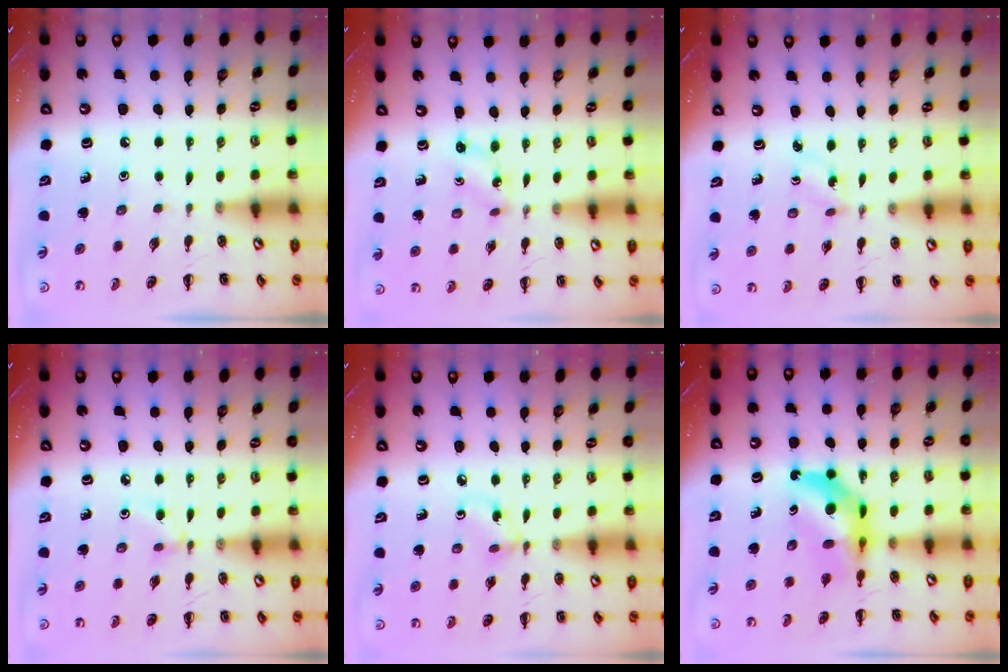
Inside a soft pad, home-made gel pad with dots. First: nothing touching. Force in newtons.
{"total": 0.8, "press": 0.8, "slide": 0.3}
{"total": 1.5, "press": 1.4, "slide": 0.6}
{"total": 3.5, "press": 3.3, "slide": 1.2}
{"total": 4.1, "press": 3.8, "slide": 1.5}
{"total": 9.2, "press": 8.6, "slide": 3.1}